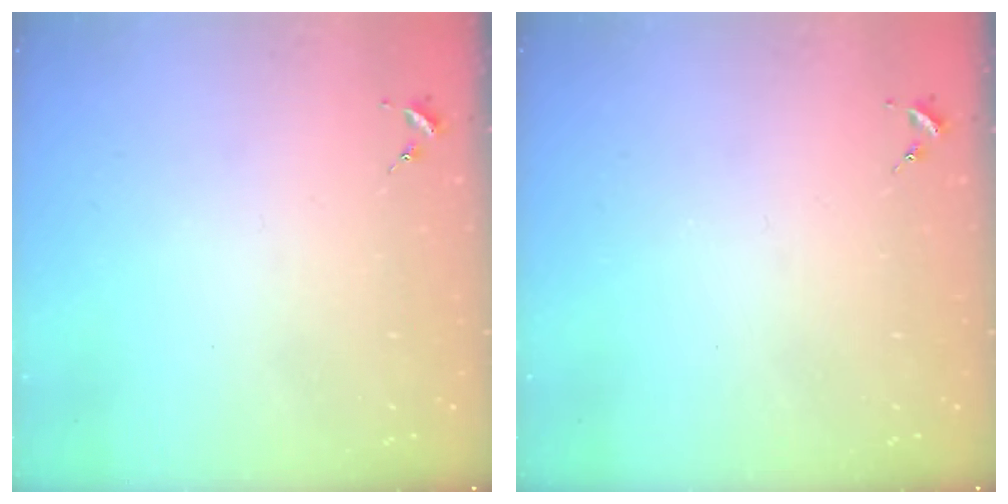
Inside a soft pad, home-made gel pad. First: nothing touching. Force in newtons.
{"total": 0.0}